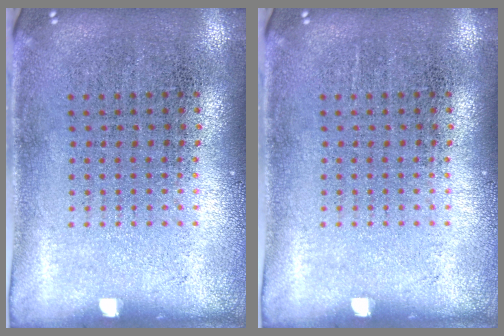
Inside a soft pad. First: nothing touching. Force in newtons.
{"total": 0.0}